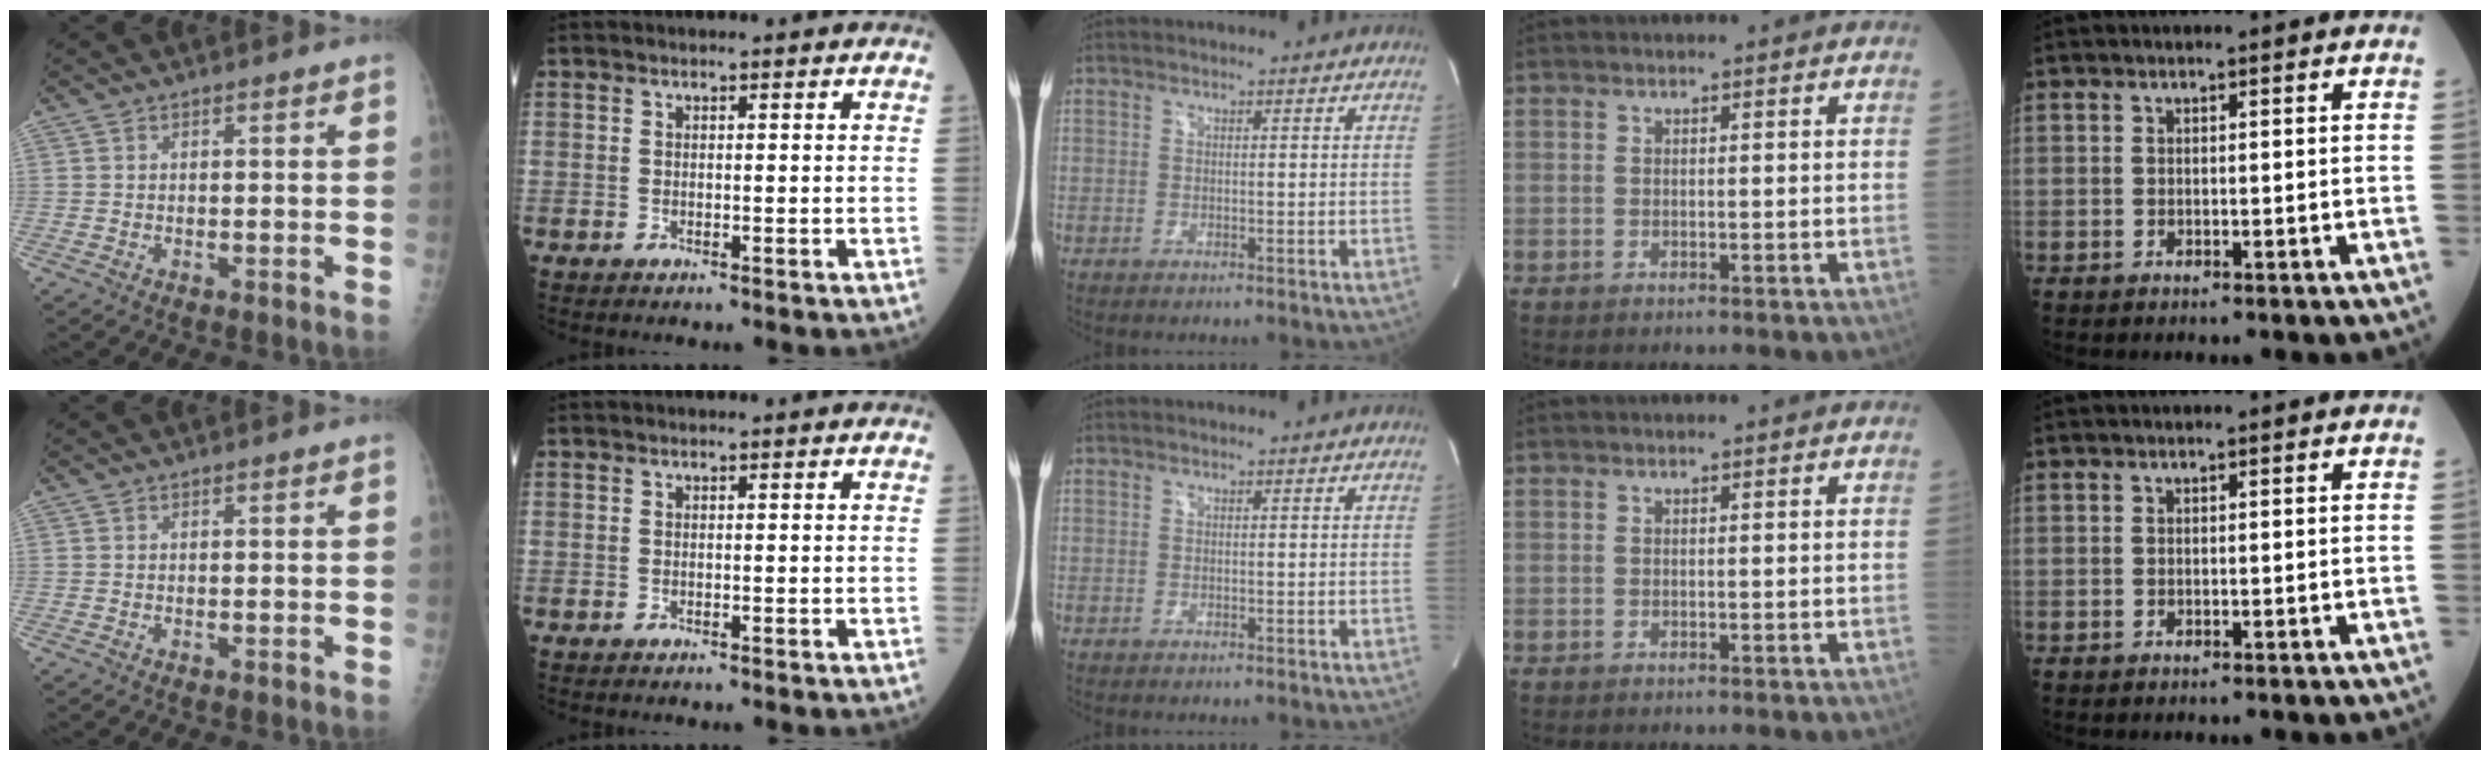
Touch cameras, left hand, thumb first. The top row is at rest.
{}